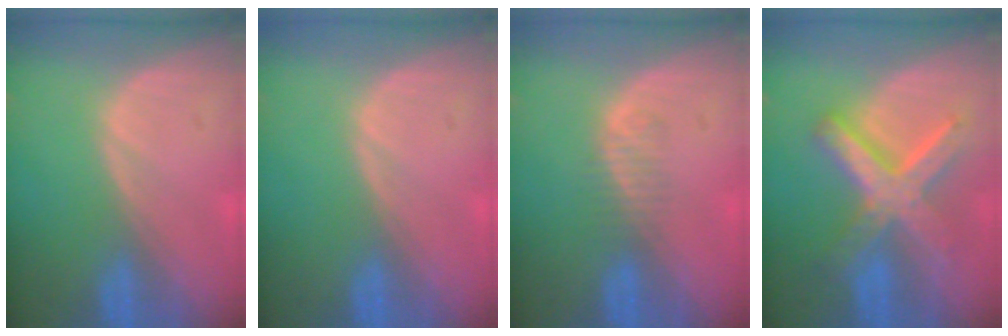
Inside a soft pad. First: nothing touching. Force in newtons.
{"total": 0.0}
{"total": 1.9, "press": 1.6, "slide": 1.0}
{"total": 9.0, "press": 9.0, "slide": 0.7}